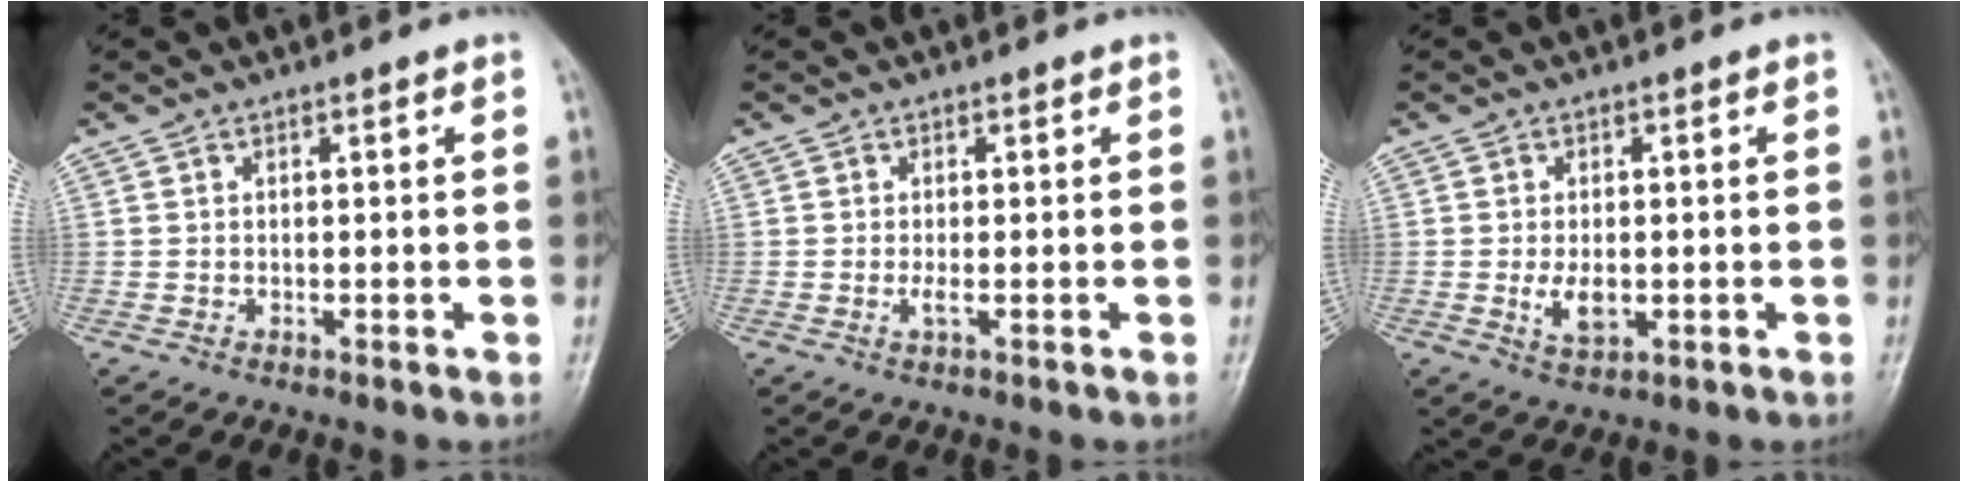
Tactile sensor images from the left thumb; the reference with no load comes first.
{"total": 1.2, "force": [-0.3, 0.2, 1.1], "torque": [-0.024, -0.003, -0.007]}
{"total": 4.2, "force": [-0.6, 2.4, 3.3], "torque": [-0.054, -0.004, -0.006]}